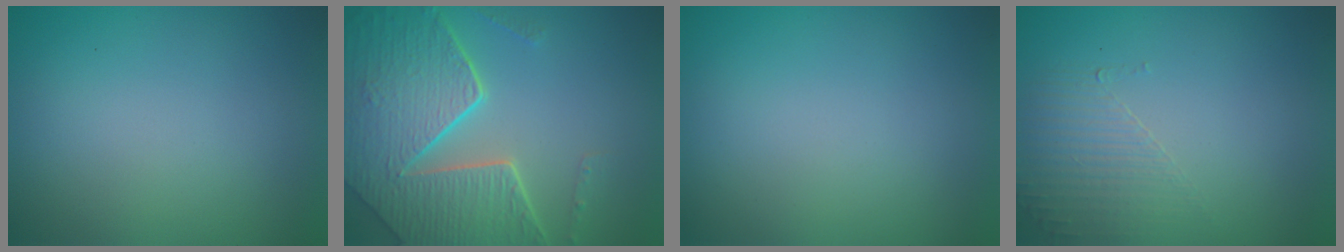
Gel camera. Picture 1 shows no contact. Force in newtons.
{"total": 8.0, "press": 5.7, "slide": 5.6}
{"total": 0.0}
{"total": 1.6, "press": 0.7, "slide": 1.4}